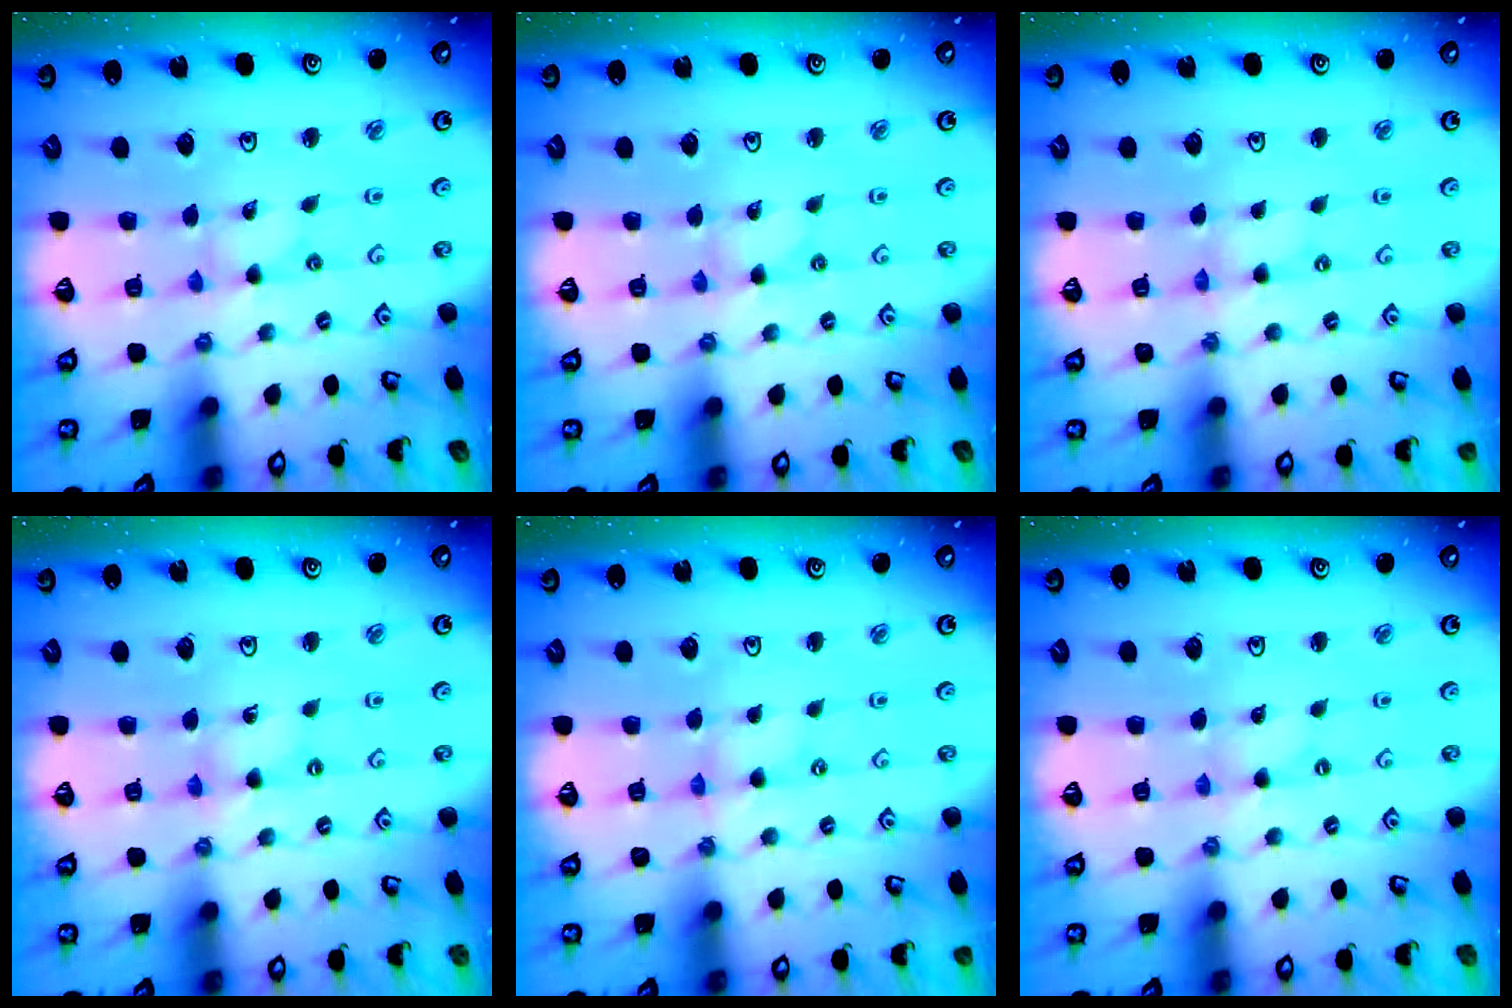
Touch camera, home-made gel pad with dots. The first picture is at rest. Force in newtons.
{"total": 0.0}
{"total": 0.0}
{"total": 0.9, "press": 0.9, "slide": 0.2}
{"total": 1.1, "press": 1.1, "slide": 0.1}
{"total": 0.0}